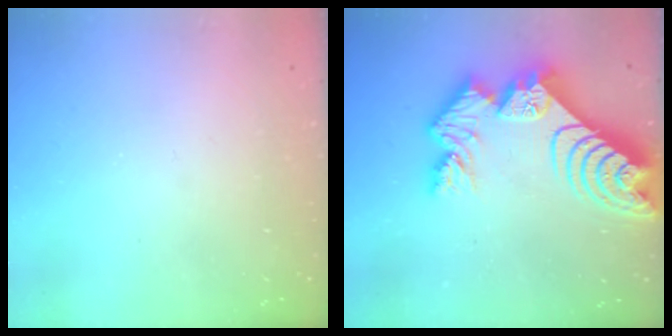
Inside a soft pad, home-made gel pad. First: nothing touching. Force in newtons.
{"total": 17.0, "press": 16.9, "slide": 1.6}